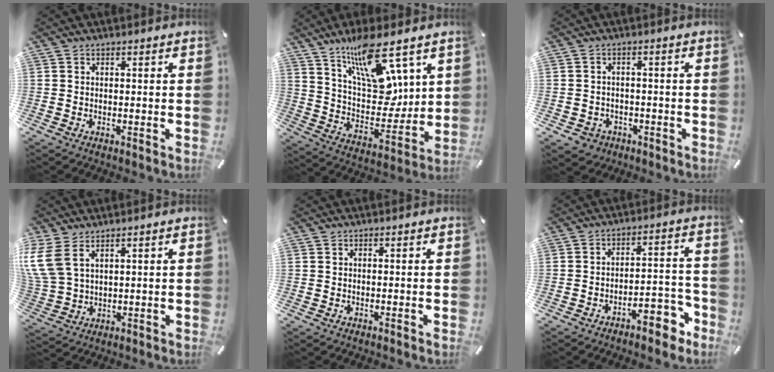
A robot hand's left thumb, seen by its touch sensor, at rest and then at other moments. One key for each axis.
{"total": 17.7, "fx": 11.5, "fy": 7.6, "fz": 11.1, "tx": -0.189, "ty": -0.075, "tz": 0.202}
{"total": 3.9, "fx": -1.9, "fy": 3.3, "fz": 0.9, "tx": -0.015, "ty": 0.011, "tz": -0.035}
{"total": 7.9, "fx": 4.8, "fy": 4.5, "fz": 4.3, "tx": -0.123, "ty": -0.019, "tz": 0.088}
{"total": 0.0}
{"total": 9.6, "fx": -6.6, "fy": 3.9, "fz": 5.8, "tx": -0.059, "ty": 0.040, "tz": -0.113}